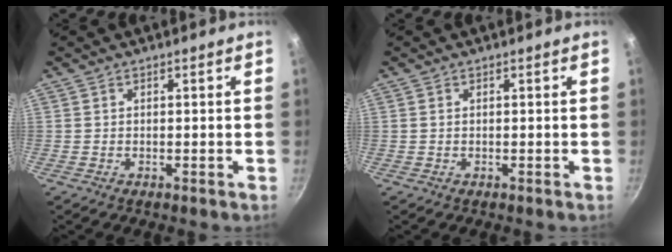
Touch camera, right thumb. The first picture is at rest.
{"total": 0.0}